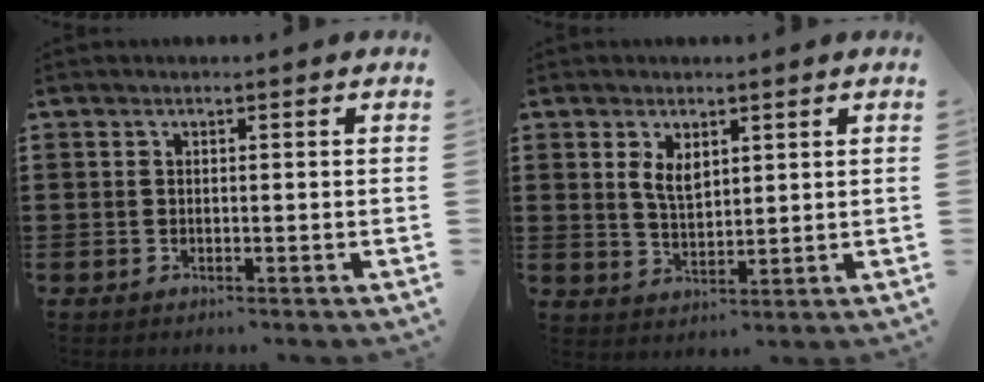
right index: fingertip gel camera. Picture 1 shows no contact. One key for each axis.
{"total": 3.5, "fx": 1.8, "fy": 1.9, "fz": 2.4, "tx": -0.044, "ty": 0.002, "tz": 0.030}